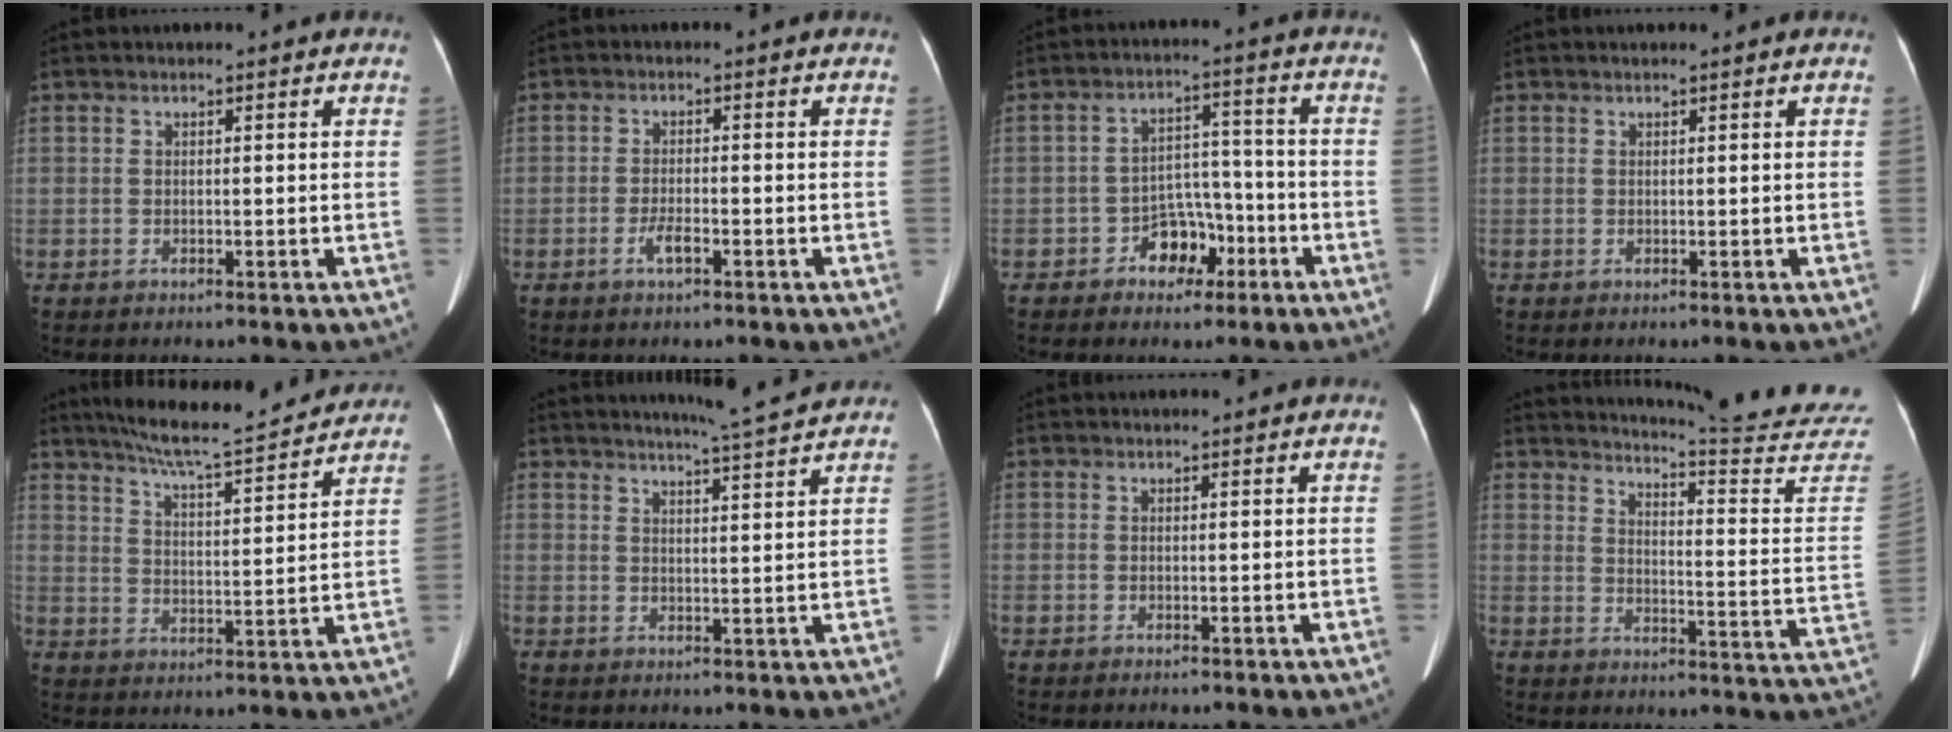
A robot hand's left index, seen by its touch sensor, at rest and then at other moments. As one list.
[{"total": 2.3, "force": [-1.2, 0.6, 1.9], "torque": [-0.040, -0.001, -0.023]}, {"total": 6.1, "force": [-3.3, 4.1, 3.2], "torque": [-0.052, 0.026, -0.051]}, {"total": 0.6, "force": [0.5, 0.0, 0.2], "torque": [-0.007, 0.006, 0.010]}, {"total": 15.5, "force": [14.1, 1.0, 6.3], "torque": [-0.107, 0.010, 0.207]}, {"total": 6.7, "force": [6.2, -1.3, 2.1], "torque": [-0.042, -0.005, 0.083]}, {"total": 1.4, "force": [1.4, 0.2, 0.3], "torque": [-0.009, 0.014, 0.017]}, {"total": 23.7, "force": [22.5, -1.5, 7.3], "torque": [-0.115, -0.142, 0.261]}]